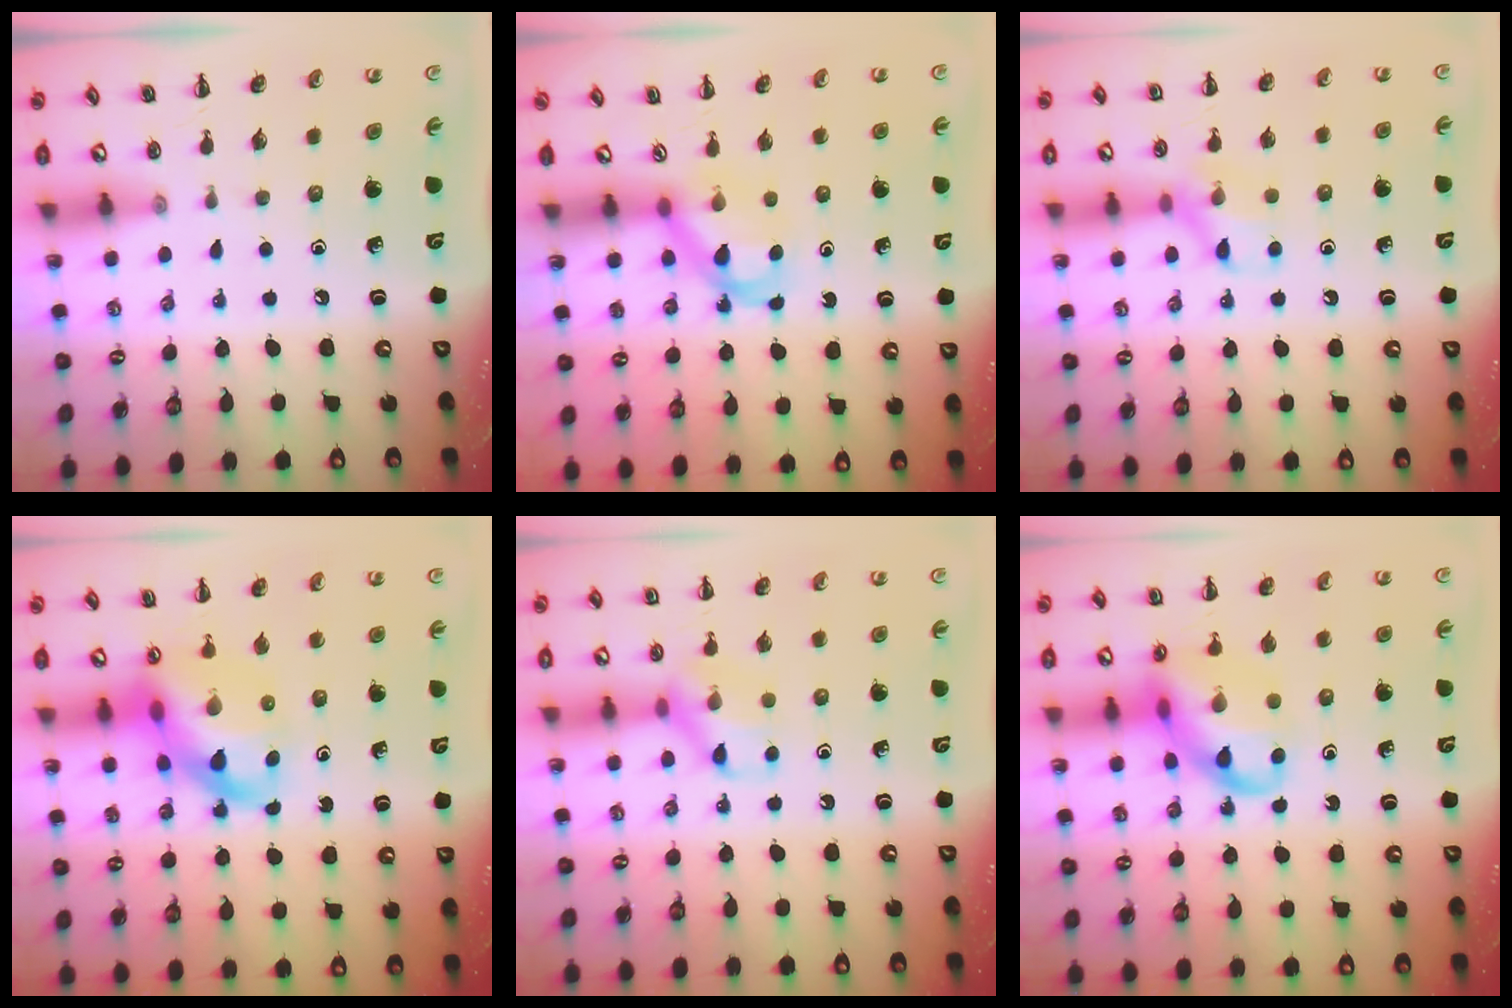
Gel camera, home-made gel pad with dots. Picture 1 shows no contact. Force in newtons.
{"total": 4.7, "press": 4.7, "slide": 0.6}
{"total": 9.6, "press": 9.5, "slide": 1.2}
{"total": 12.2, "press": 11.7, "slide": 3.2}
{"total": 11.3, "press": 11.2, "slide": 1.0}
{"total": 14.3, "press": 14.0, "slide": 2.9}